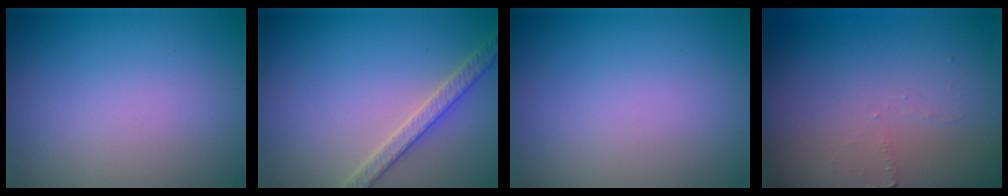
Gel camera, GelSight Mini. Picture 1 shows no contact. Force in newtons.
{"total": 2.8, "press": 2.8, "slide": 0.6}
{"total": 0.0}
{"total": 0.9, "press": 0.8, "slide": 0.3}